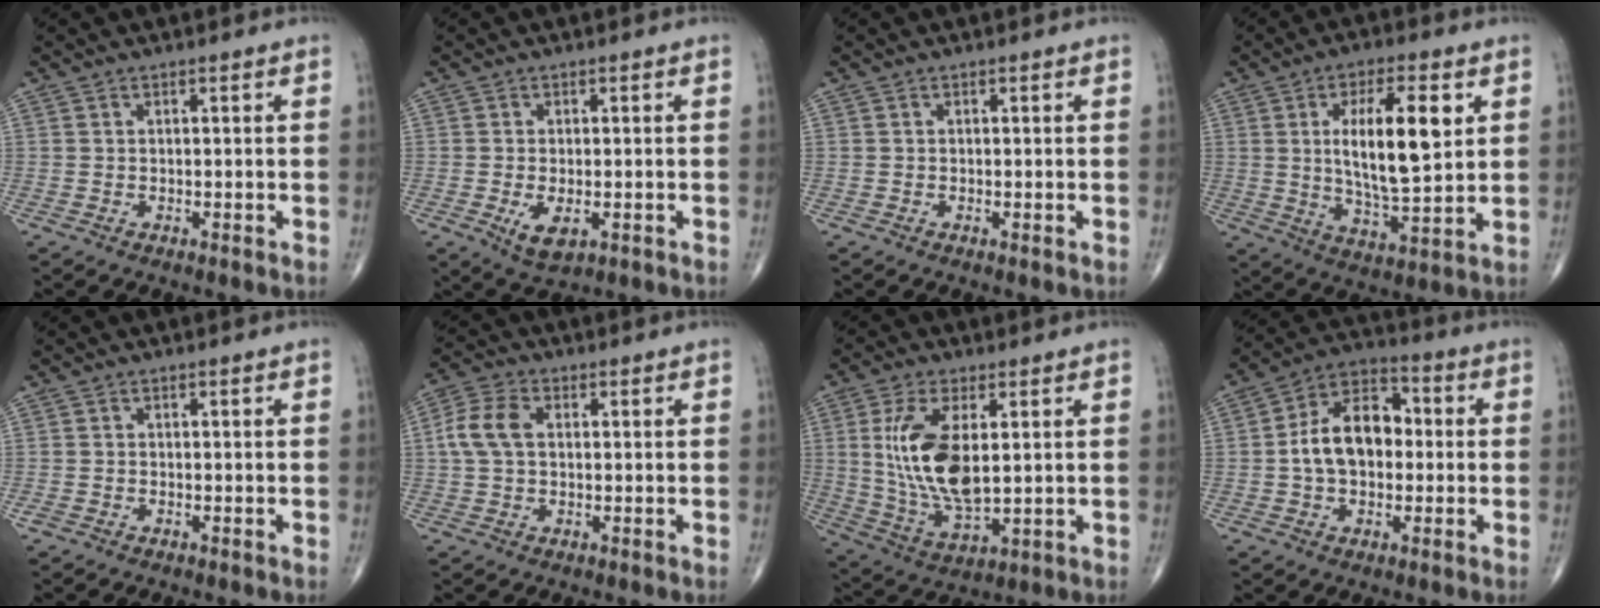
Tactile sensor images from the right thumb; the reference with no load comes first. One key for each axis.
{"total": 4.6, "fx": -1.3, "fy": 2.3, "fz": 3.8, "tx": -0.065, "ty": -0.010, "tz": -0.015}
{"total": 0.0}
{"total": 15.5, "fx": 3.6, "fy": 5.3, "fz": 14.1, "tx": -0.225, "ty": -0.022, "tz": 0.064}
{"total": 0.9, "fx": -0.6, "fy": 0.6, "fz": 0.4, "tx": -0.010, "ty": 0.002, "tz": -0.013}
{"total": 6.7, "fx": 0.7, "fy": 4.4, "fz": 5.0, "tx": -0.110, "ty": 0.017, "tz": 0.008}
{"total": 14.6, "fx": 2.3, "fy": 6.6, "fz": 12.8, "tx": -0.256, "ty": -0.022, "tz": 0.056}
{"total": 13.0, "fx": -0.1, "fy": 8.6, "fz": 9.8, "tx": -0.148, "ty": 0.033, "tz": -0.013}